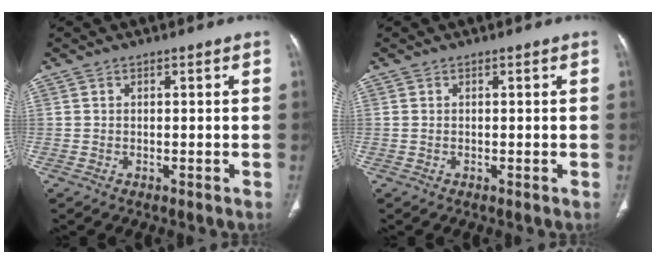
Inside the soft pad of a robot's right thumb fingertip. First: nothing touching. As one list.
[{"total": 0.0}]